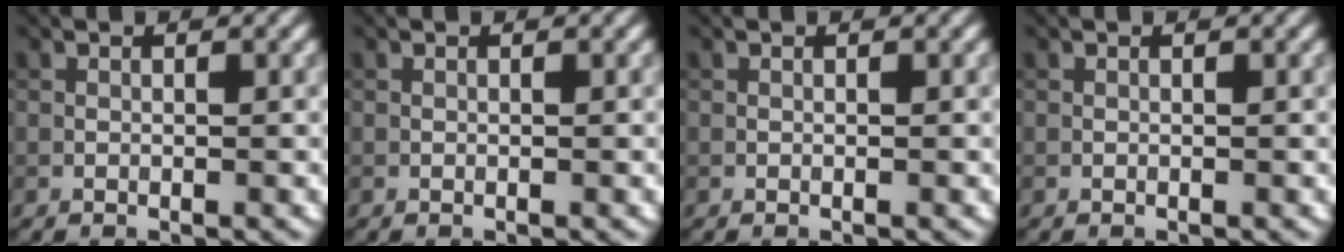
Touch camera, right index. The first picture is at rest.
{"total": 0.0}
{"total": 0.0}
{"total": 0.0}